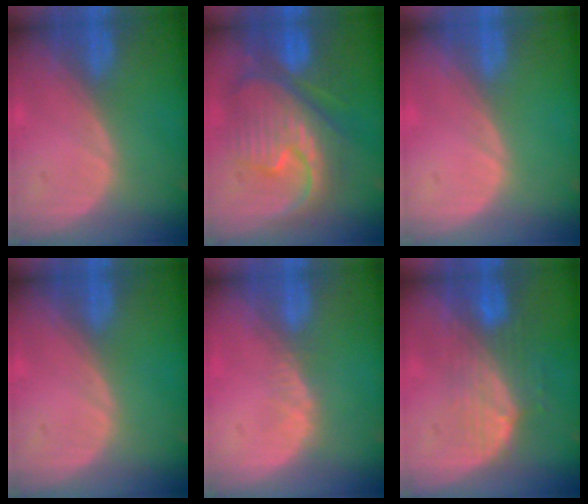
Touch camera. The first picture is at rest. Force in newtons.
{"total": 12.4, "press": 12.3, "slide": 1.4}
{"total": 0.0}
{"total": 0.0}
{"total": 2.1, "press": 1.5, "slide": 1.4}
{"total": 7.5, "press": 6.8, "slide": 3.2}